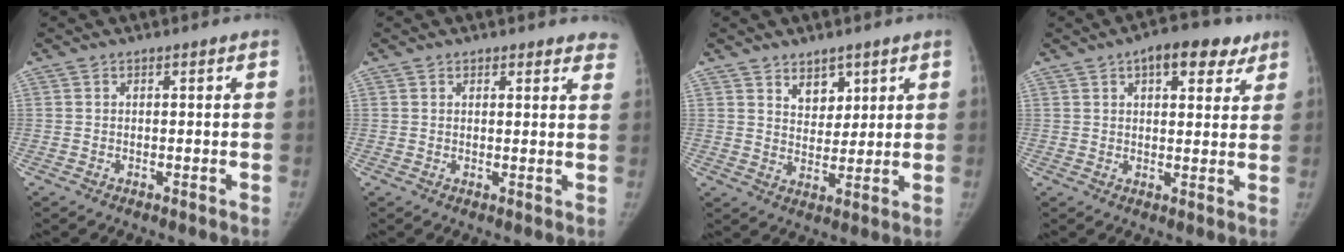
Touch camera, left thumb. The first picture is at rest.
{"total": 5.2, "force": [4.6, 2.2, 1.2], "torque": [0.034, -0.015, 0.036]}
{"total": 5.4, "force": [3.2, 3.6, 2.4], "torque": [-0.006, -0.024, 0.057]}
{"total": 10.3, "force": [5.6, 5.1, 7.0], "torque": [-0.060, -0.008, 0.072]}